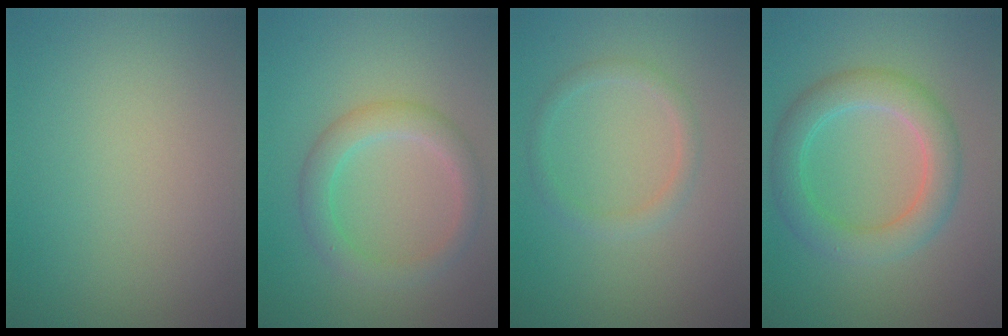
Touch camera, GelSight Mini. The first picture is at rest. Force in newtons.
{"total": 3.1, "press": 3.1, "slide": 0.2}
{"total": 1.6, "press": 1.6, "slide": 0.1}
{"total": 4.7, "press": 4.7, "slide": 0.1}